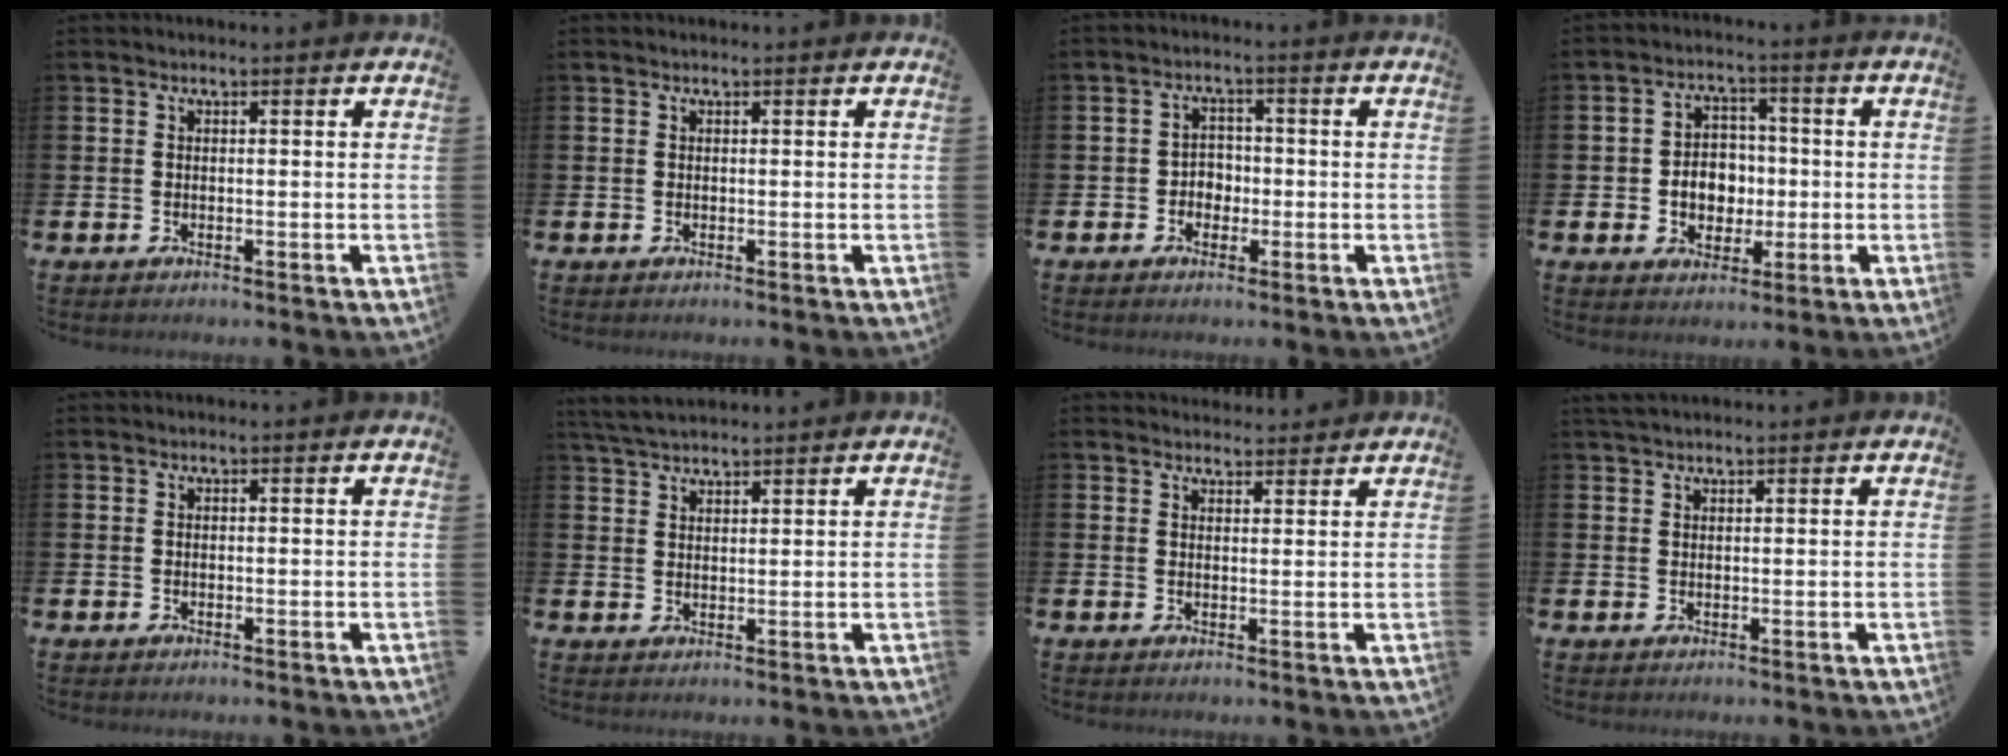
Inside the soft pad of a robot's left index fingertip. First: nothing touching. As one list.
[{"total": 0.0}, {"total": 2.7, "force": [-1.1, 2.3, 0.9], "torque": [-0.008, 0.002, -0.030]}, {"total": 5.2, "force": [-0.5, 4.5, 2.6], "torque": [-0.040, 0.004, -0.019]}, {"total": 0.0}, {"total": 3.5, "force": [3.4, 0.6, 0.9], "torque": [-0.023, -0.013, 0.063]}, {"total": 2.2, "force": [2.1, 0.5, -0.1], "torque": [0.008, -0.014, 0.037]}, {"total": 1.4, "force": [1.2, 0.3, 0.5], "torque": [-0.009, 0.003, 0.022]}]